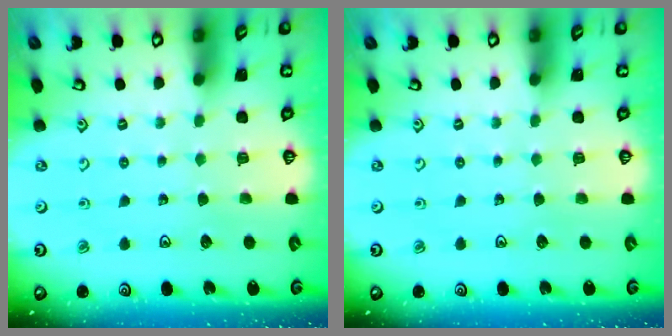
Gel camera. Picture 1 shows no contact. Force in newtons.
{"total": 0.0}